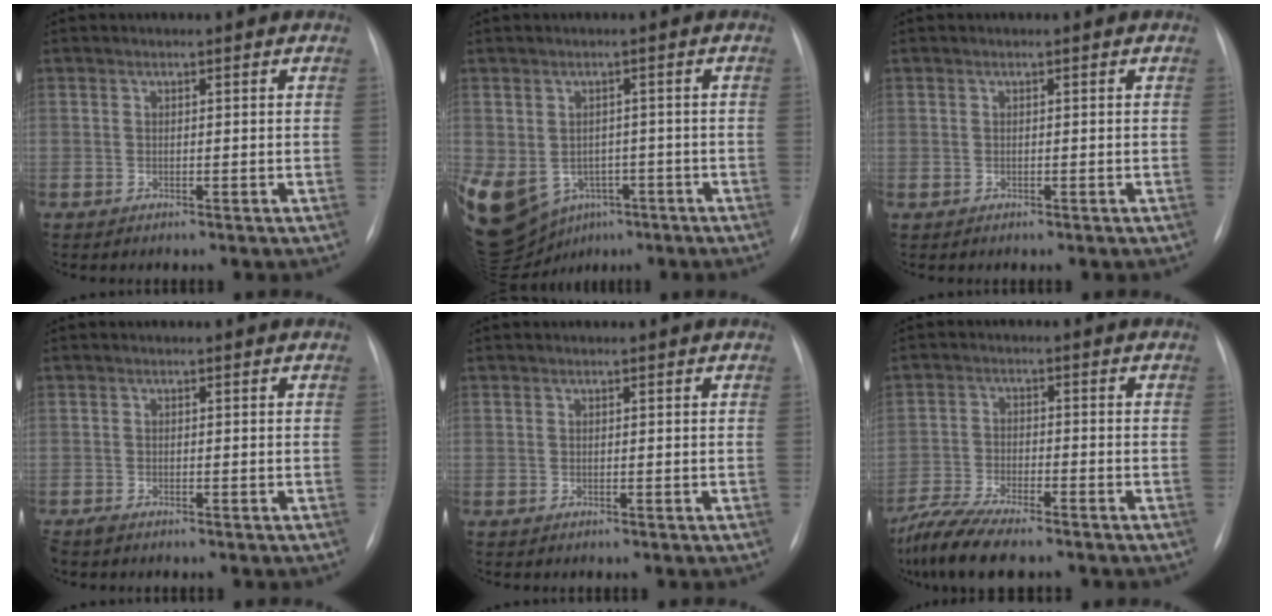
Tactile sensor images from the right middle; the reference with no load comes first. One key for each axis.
{"total": 24.3, "fx": -10.3, "fy": 18.8, "fz": 11.5, "tx": -0.360, "ty": -0.017, "tz": -0.139}
{"total": 0.0}
{"total": 1.4, "fx": -1.2, "fy": 0.4, "fz": 0.7, "tx": -0.016, "ty": -0.005, "tz": -0.019}
{"total": 0.0}
{"total": 9.3, "fx": -7.7, "fy": 1.4, "fz": 5.0, "tx": -0.097, "ty": -0.021, "tz": -0.134}